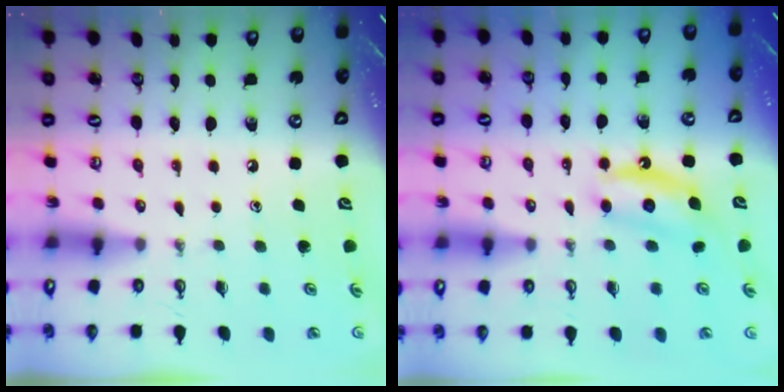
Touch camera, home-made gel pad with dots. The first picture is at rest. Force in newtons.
{"total": 6.9, "press": 6.9, "slide": 0.8}